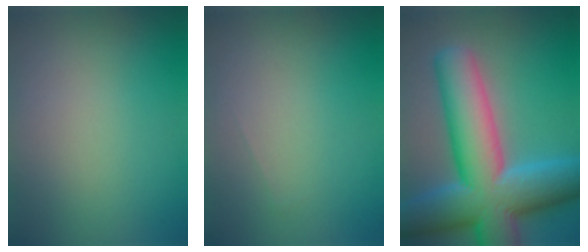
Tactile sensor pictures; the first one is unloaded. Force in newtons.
{"total": 0.0}
{"total": 14.6, "press": 14.5, "slide": 0.7}